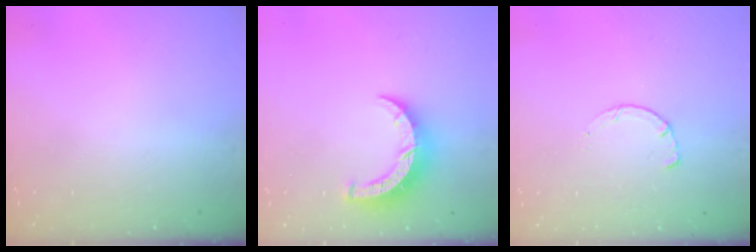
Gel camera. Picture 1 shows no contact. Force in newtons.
{"total": 8.0, "press": 8.0, "slide": 0.3}
{"total": 1.8, "press": 1.7, "slide": 0.3}